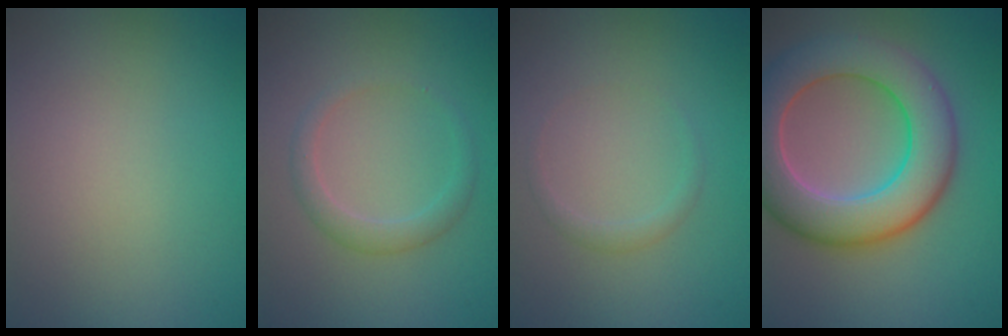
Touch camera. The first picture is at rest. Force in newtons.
{"total": 1.9, "press": 1.9, "slide": 0.0}
{"total": 1.0, "press": 1.0, "slide": 0.1}
{"total": 9.4, "press": 9.3, "slide": 0.8}